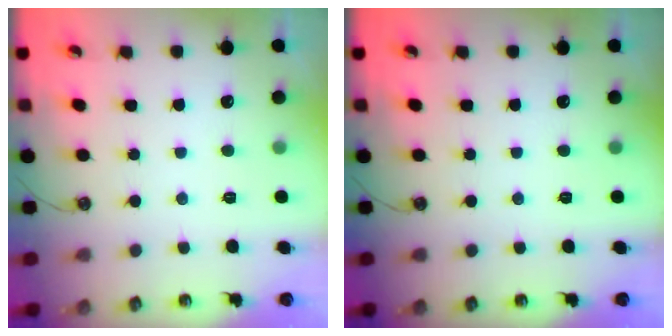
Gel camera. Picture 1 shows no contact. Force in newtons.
{"total": 0.0}